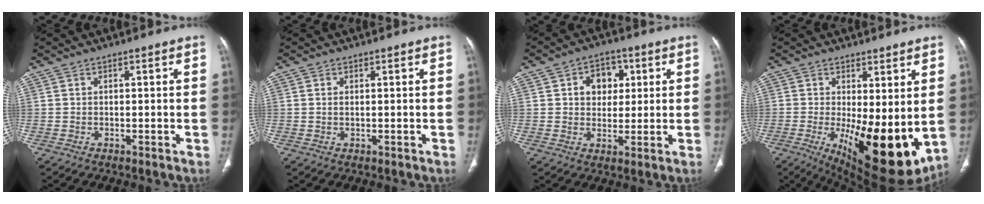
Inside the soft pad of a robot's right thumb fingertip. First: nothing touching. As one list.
[{"total": 0.8, "force": [0.1, 0.3, 0.7], "torque": [-0.018, 0.001, 0.005]}, {"total": 7.6, "force": [2.1, 5.9, 4.3], "torque": [-0.026, -0.002, 0.029]}, {"total": 17.5, "force": [-1.7, 6.9, 16.0], "torque": [-0.234, -0.040, -0.002]}]